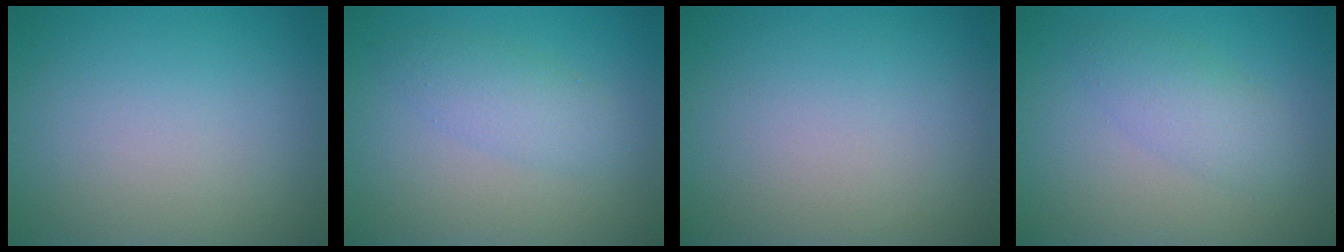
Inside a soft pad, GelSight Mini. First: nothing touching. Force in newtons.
{"total": 2.5, "press": 2.5, "slide": 0.1}
{"total": 0.0}
{"total": 2.6, "press": 2.6, "slide": 0.1}